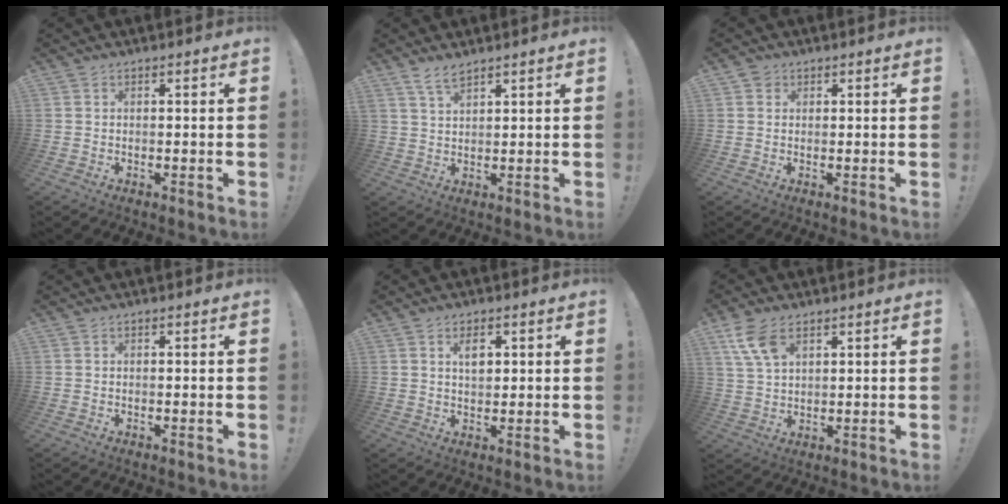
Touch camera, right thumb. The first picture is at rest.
{"total": 4.2, "force": [3.4, 1.0, 2.2], "torque": [-0.043, -0.016, 0.062]}
{"total": 1.7, "force": [1.0, 1.4, 0.1], "torque": [0.002, -0.002, 0.017]}
{"total": 0.0}
{"total": 4.3, "force": [1.6, 2.6, 3.1], "torque": [-0.038, -0.004, 0.021]}
{"total": 8.7, "force": [4.7, 4.6, 5.6], "torque": [-0.105, -0.014, 0.091]}